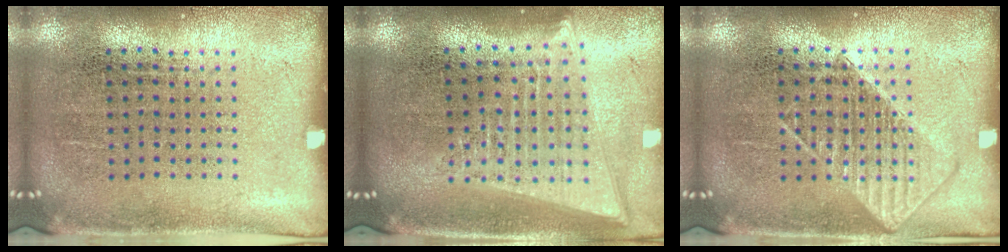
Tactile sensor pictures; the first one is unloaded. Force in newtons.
{"total": 1.8, "press": 1.6, "slide": 0.9}
{"total": 2.0, "press": 2.0, "slide": 0.5}